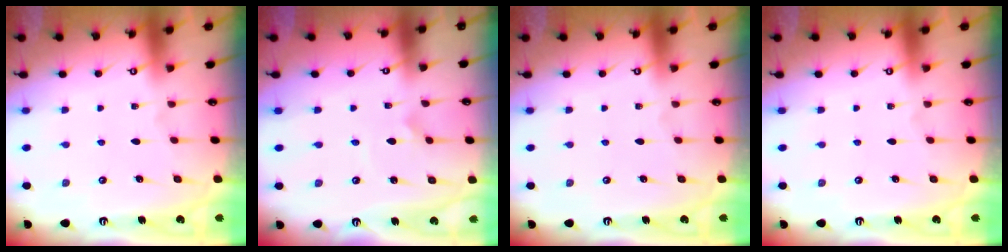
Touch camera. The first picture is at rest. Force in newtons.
{"total": 1.5, "press": 1.5, "slide": 0.0}
{"total": 0.0}
{"total": 0.0}